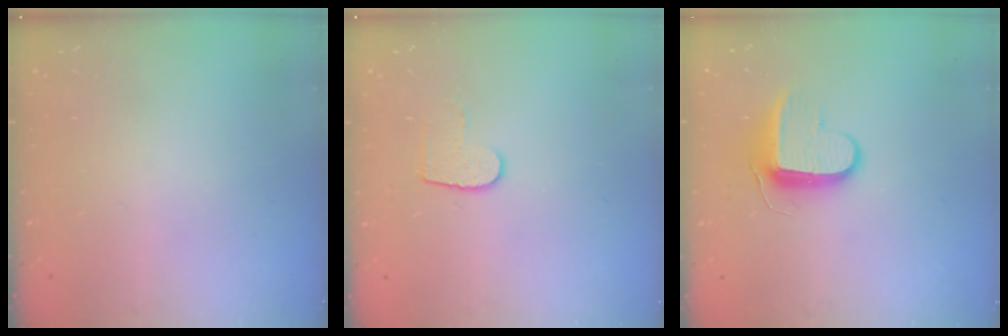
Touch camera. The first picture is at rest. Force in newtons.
{"total": 6.3, "press": 6.3, "slide": 0.4}
{"total": 9.2, "press": 9.2, "slide": 0.9}